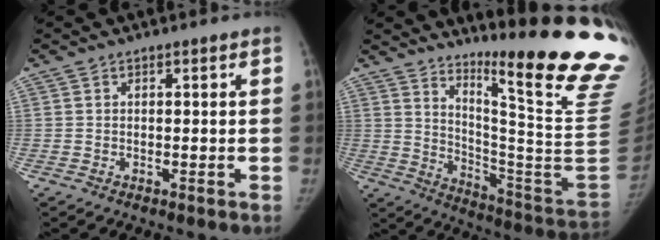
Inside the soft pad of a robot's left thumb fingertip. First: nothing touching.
{"total": 27.9, "force": [18.6, 1.2, 20.8], "torque": [-0.261, -0.165, 0.268]}